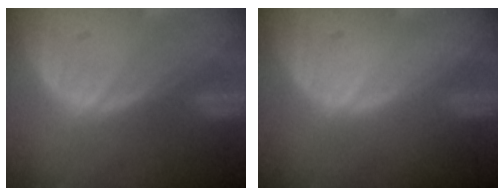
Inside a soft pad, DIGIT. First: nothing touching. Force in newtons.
{"total": 0.0}